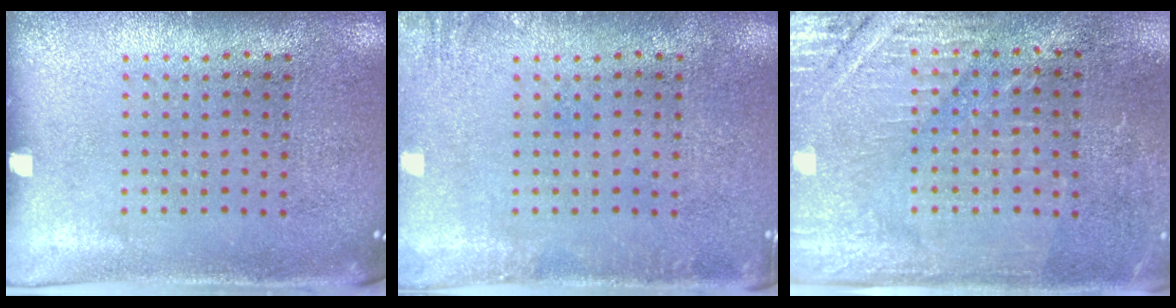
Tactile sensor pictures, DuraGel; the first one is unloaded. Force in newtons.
{"total": 1.4, "press": 1.4, "slide": 0.3}
{"total": 2.8, "press": 2.8, "slide": 0.4}